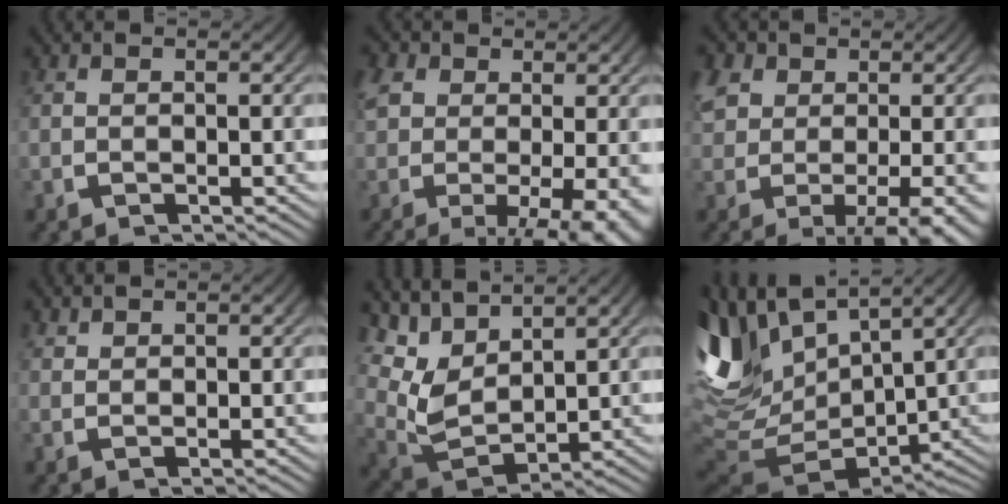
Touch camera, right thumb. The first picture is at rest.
{"total": 8.6, "force": [-2.7, 4.9, 6.6], "torque": [-0.106, -0.037, -0.017]}
{"total": 6.4, "force": [-1.5, 3.6, 5.1], "torque": [-0.096, -0.027, 0.002]}
{"total": 1.2, "force": [1.2, 0.0, 0.1], "torque": [0.002, 0.003, 0.028]}
{"total": 7.6, "force": [1.6, 5.0, 5.4], "torque": [-0.132, -0.020, 0.038]}
{"total": 12.8, "force": [1.1, 8.1, 9.9], "torque": [-0.239, -0.042, 0.046]}